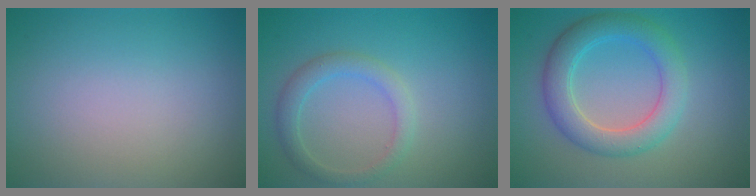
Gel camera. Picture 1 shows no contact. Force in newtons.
{"total": 2.4, "press": 2.4, "slide": 0.2}
{"total": 4.8, "press": 4.8, "slide": 0.1}